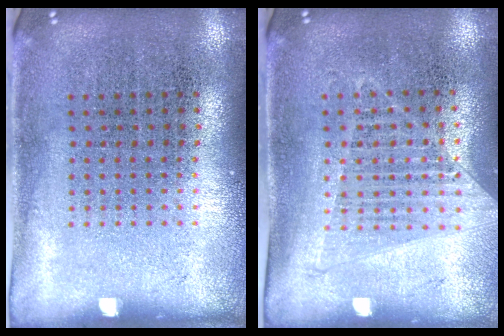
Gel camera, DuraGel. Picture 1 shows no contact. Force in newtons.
{"total": 1.3, "press": 1.2, "slide": 0.4}